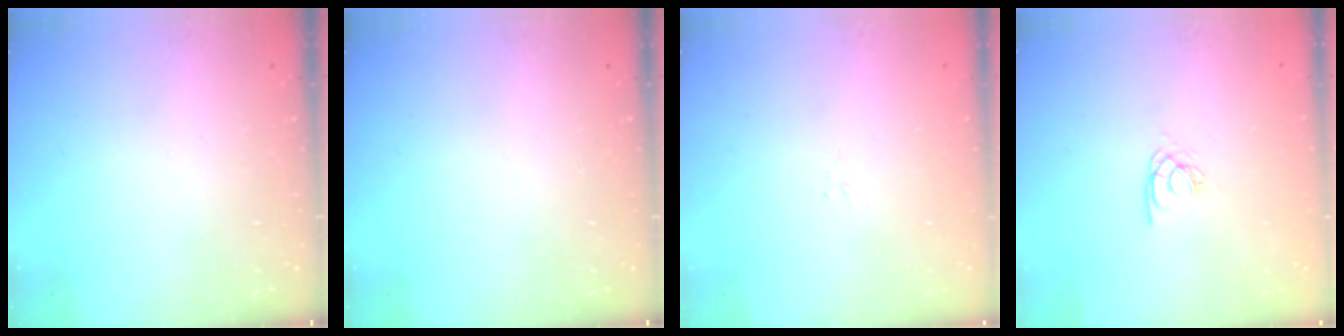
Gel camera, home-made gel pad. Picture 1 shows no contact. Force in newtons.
{"total": 0.0}
{"total": 1.6, "press": 1.5, "slide": 0.3}
{"total": 2.6, "press": 2.6, "slide": 0.1}